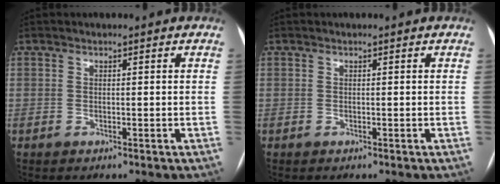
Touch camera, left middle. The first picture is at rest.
{"total": 0.0}